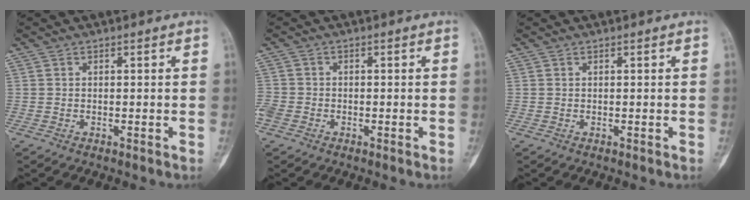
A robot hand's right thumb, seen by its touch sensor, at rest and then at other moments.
{"total": 3.0, "force": [-1.4, 2.4, 1.2], "torque": [-0.027, 0.008, -0.029]}
{"total": 0.0}